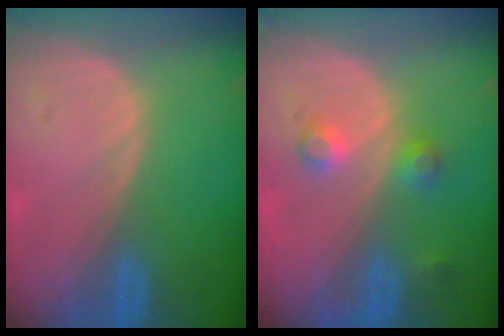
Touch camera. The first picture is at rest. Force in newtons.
{"total": 3.6, "press": 3.4, "slide": 1.1}